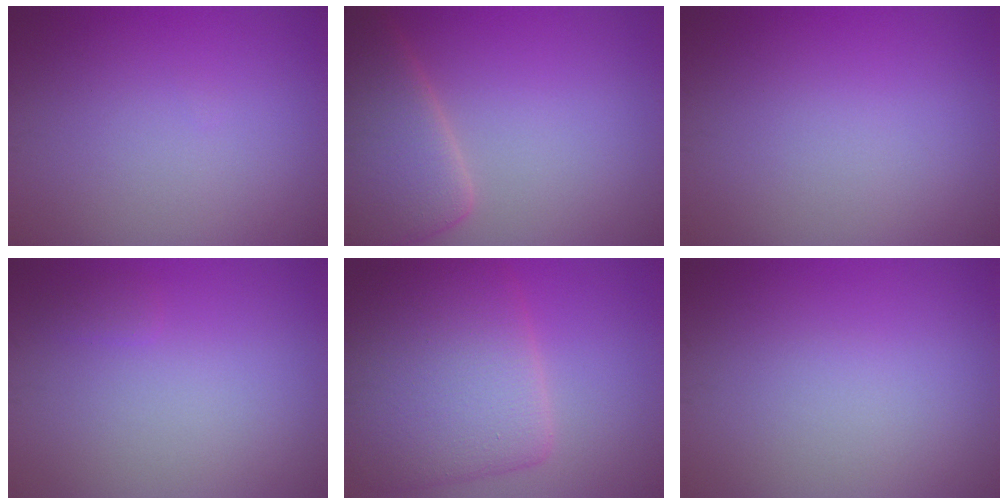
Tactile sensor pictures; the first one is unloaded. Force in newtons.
{"total": 6.1, "press": 6.1, "slide": 0.6}
{"total": 0.0}
{"total": 0.6, "press": 0.6, "slide": 0.1}
{"total": 9.7, "press": 9.7, "slide": 0.8}
{"total": 0.0}